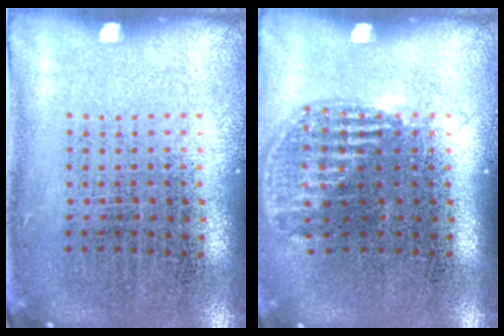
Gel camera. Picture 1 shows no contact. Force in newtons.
{"total": 1.2, "press": 1.0, "slide": 0.6}